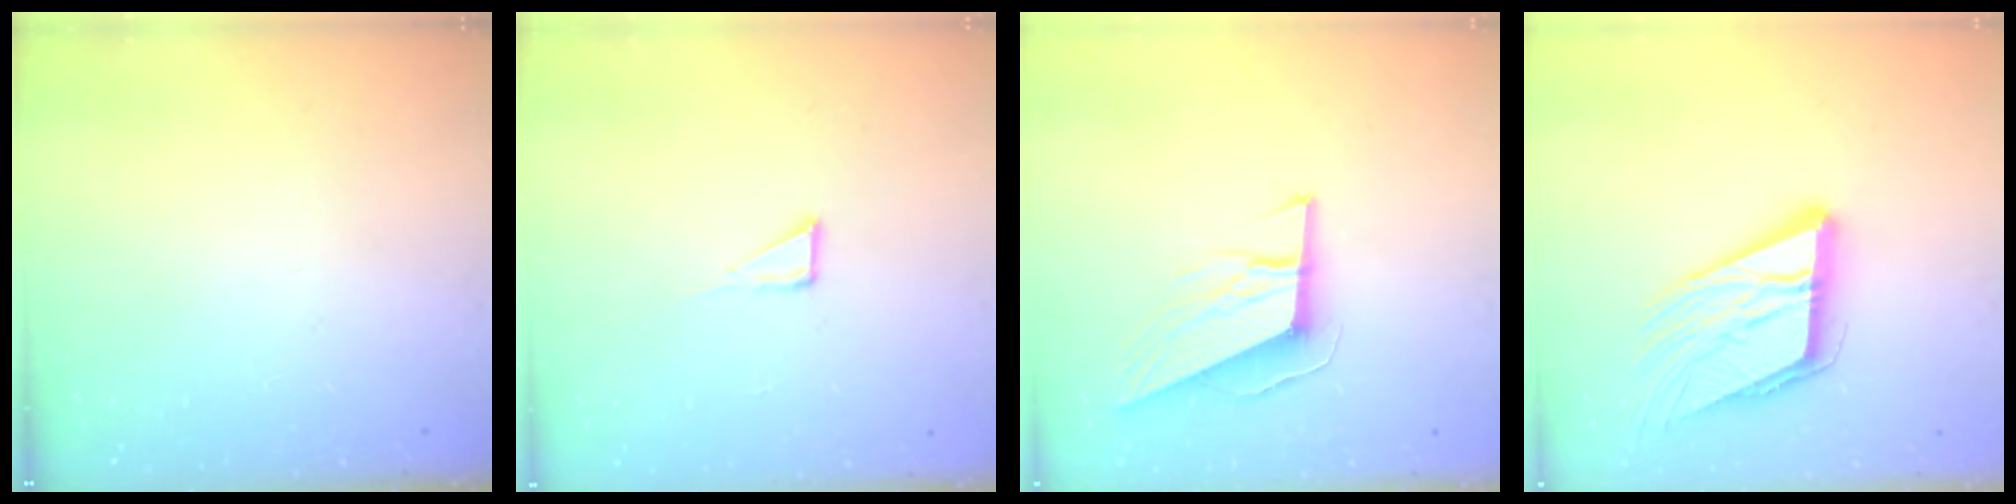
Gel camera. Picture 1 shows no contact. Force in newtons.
{"total": 3.4, "press": 3.4, "slide": 0.3}
{"total": 10.3, "press": 10.0, "slide": 2.8}
{"total": 16.2, "press": 15.9, "slide": 2.9}